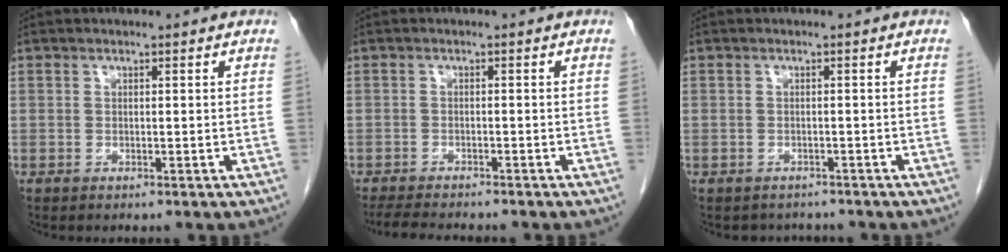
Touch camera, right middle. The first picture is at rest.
{"total": 7.1, "force": [-6.3, 1.1, 3.0], "torque": [-0.045, -0.014, -0.096]}
{"total": 3.1, "force": [-2.7, 1.4, 0.0], "torque": [-0.004, 0.003, -0.038]}